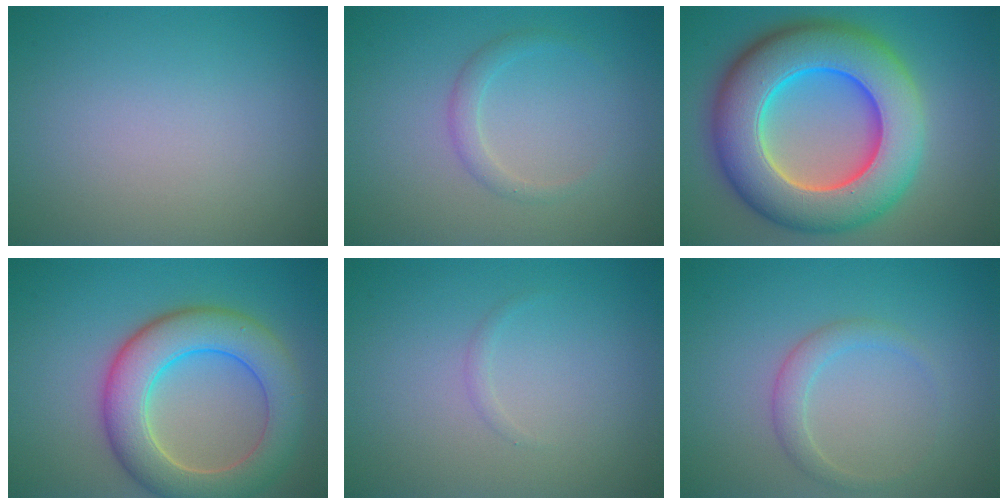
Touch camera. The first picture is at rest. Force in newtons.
{"total": 1.5, "press": 1.5, "slide": 0.2}
{"total": 13.2, "press": 13.1, "slide": 0.3}
{"total": 8.1, "press": 8.1, "slide": 0.7}
{"total": 0.5, "press": 0.5, "slide": 0.0}
{"total": 1.9, "press": 1.9, "slide": 0.0}